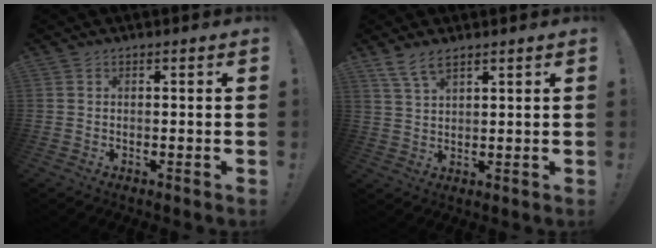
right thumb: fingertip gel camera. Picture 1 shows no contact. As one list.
[{"total": 5.8, "force": [4.3, 2.2, 3.2], "torque": [-0.065, -0.014, 0.082]}]